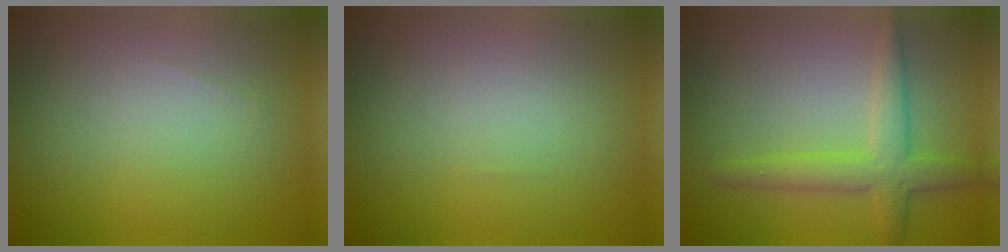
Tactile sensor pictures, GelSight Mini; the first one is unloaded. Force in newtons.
{"total": 0.0}
{"total": 3.6, "press": 3.6, "slide": 0.1}